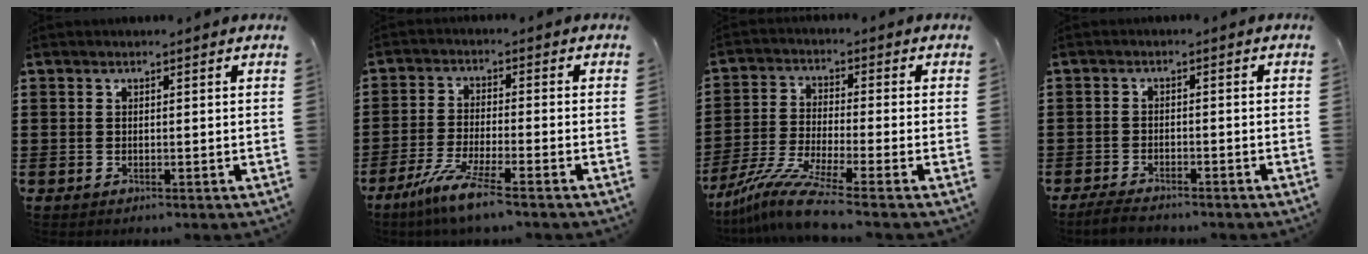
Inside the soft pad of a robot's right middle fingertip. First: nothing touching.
{"total": 6.4, "force": [-4.8, 0.0, 4.3], "torque": [-0.101, -0.020, -0.094]}
{"total": 8.1, "force": [-6.5, 0.1, 4.9], "torque": [-0.107, -0.013, -0.129]}
{"total": 2.5, "force": [-2.4, 0.4, 0.7], "torque": [-0.021, 0.002, -0.052]}